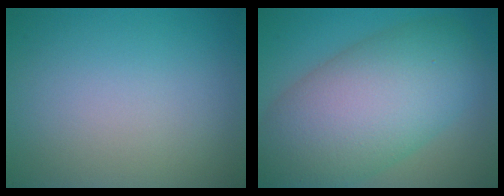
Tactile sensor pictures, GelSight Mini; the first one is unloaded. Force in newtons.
{"total": 11.8, "press": 11.8, "slide": 0.7}